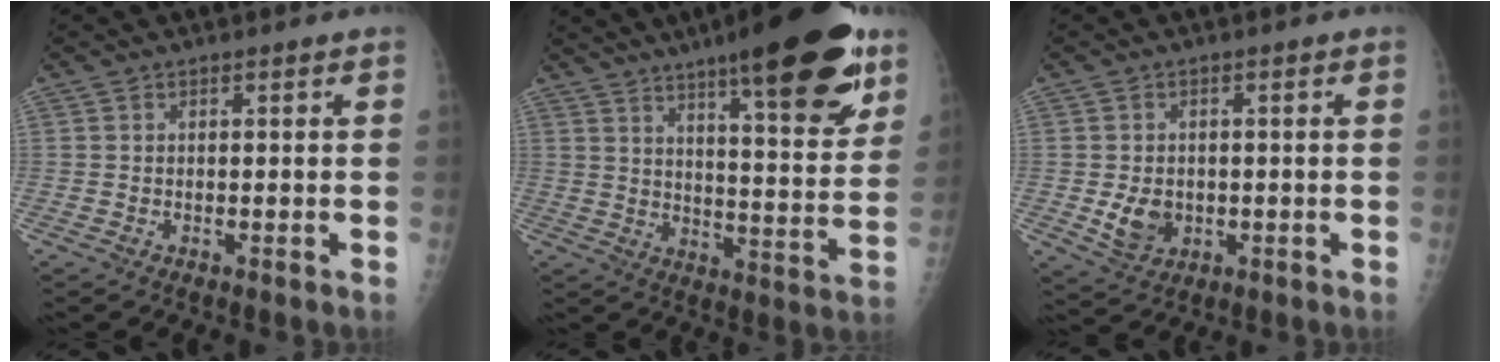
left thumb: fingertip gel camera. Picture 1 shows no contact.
{"total": 22.7, "force": [14.0, 5.1, 17.1], "torque": [-0.220, -0.057, 0.204]}
{"total": 5.4, "force": [-0.7, 4.2, 3.2], "torque": [-0.039, -0.002, -0.003]}